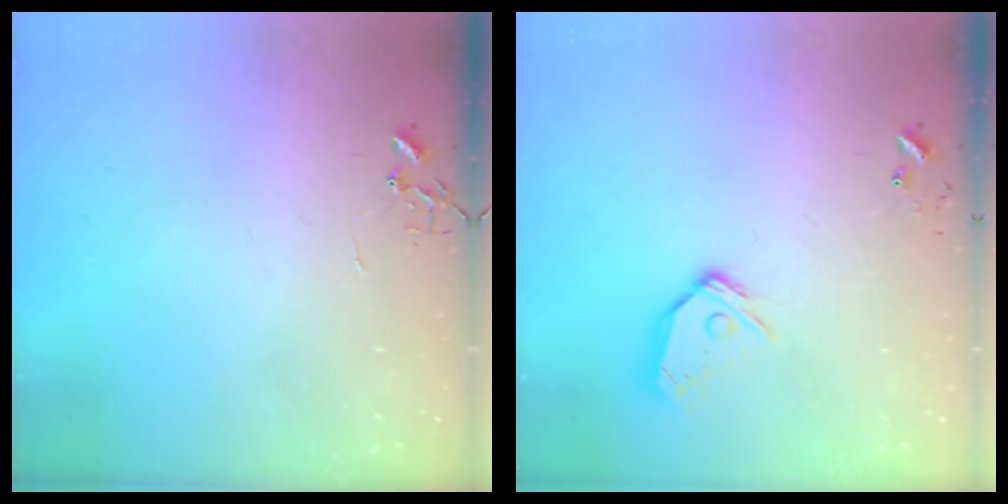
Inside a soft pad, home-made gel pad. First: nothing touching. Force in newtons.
{"total": 11.6, "press": 11.6, "slide": 1.4}